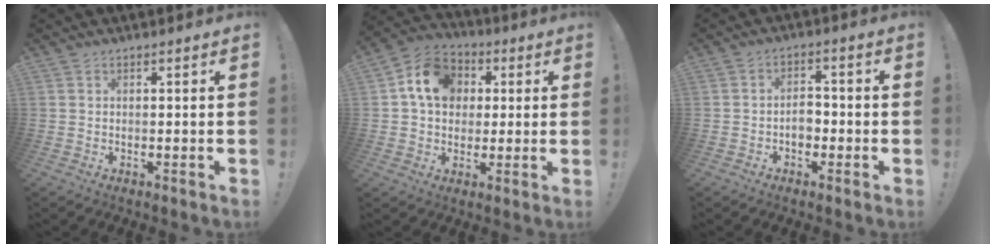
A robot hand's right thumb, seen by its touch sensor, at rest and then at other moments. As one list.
[{"total": 14.0, "force": [3.7, 11.5, 7.0], "torque": [-0.097, 0.004, 0.076]}, {"total": 5.2, "force": [-1.5, 3.8, 3.2], "torque": [-0.048, 0.006, -0.032]}]